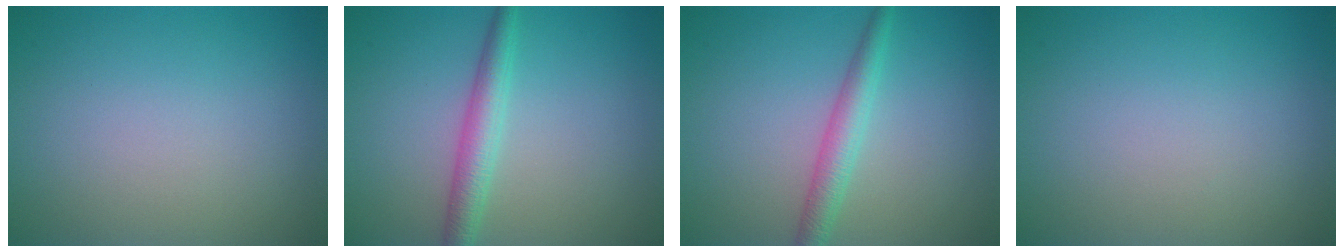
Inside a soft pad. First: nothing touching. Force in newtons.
{"total": 2.9, "press": 2.9, "slide": 0.0}
{"total": 2.6, "press": 2.6, "slide": 0.0}
{"total": 0.0}